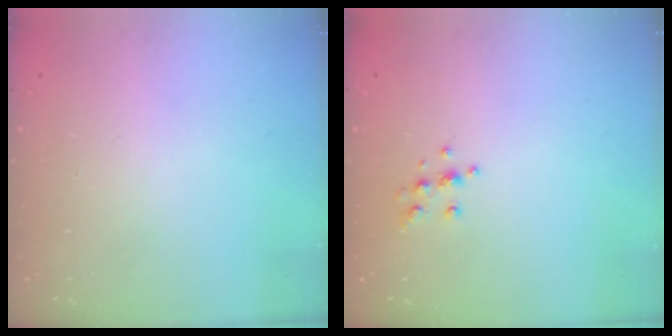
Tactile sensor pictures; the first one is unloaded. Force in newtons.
{"total": 5.7, "press": 5.6, "slide": 1.1}